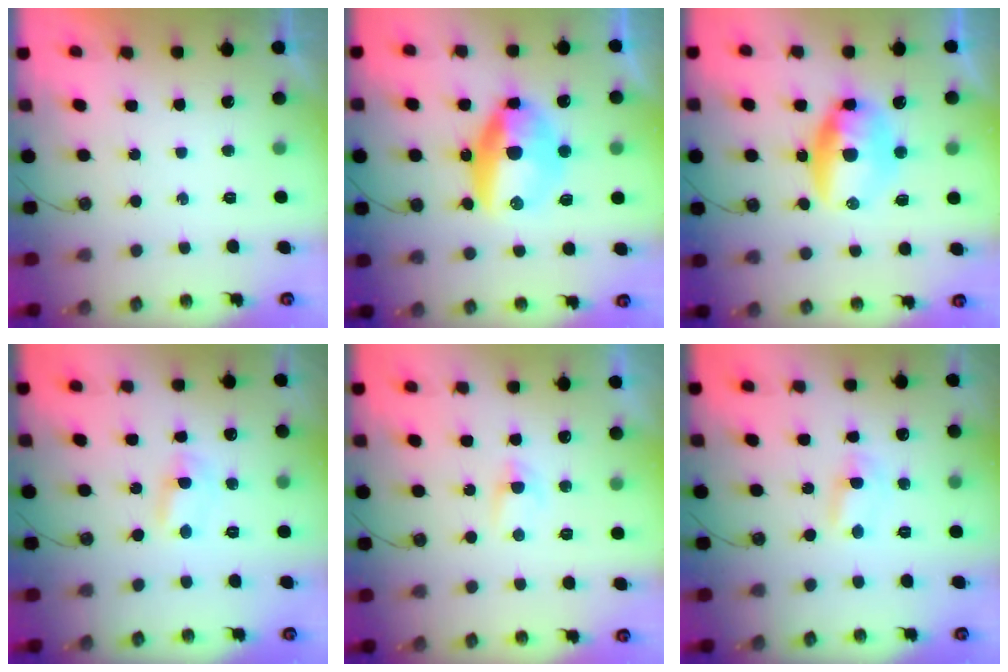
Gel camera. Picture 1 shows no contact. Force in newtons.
{"total": 13.5, "press": 13.4, "slide": 1.8}
{"total": 10.8, "press": 10.7, "slide": 1.6}
{"total": 1.5, "press": 1.5, "slide": 0.2}
{"total": 2.5, "press": 2.5, "slide": 0.4}
{"total": 1.4, "press": 1.4, "slide": 0.2}